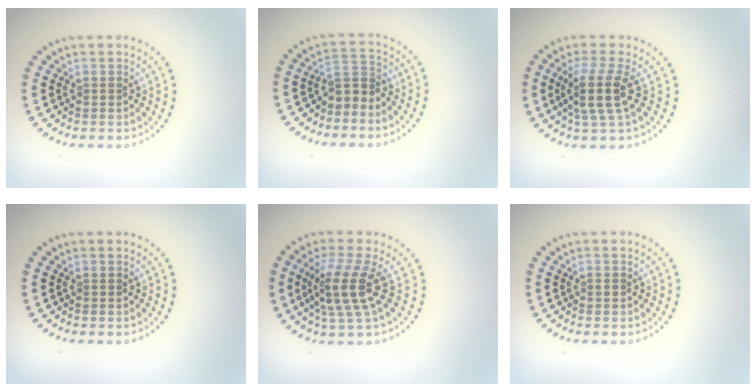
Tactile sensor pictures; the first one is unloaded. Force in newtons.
{"total": 2.1, "press": 1.6, "slide": 1.3}
{"total": 3.7, "press": 2.9, "slide": 2.3}
{"total": 0.0}
{"total": 4.1, "press": 3.1, "slide": 2.7}
{"total": 0.6, "press": 0.6, "slide": 0.2}